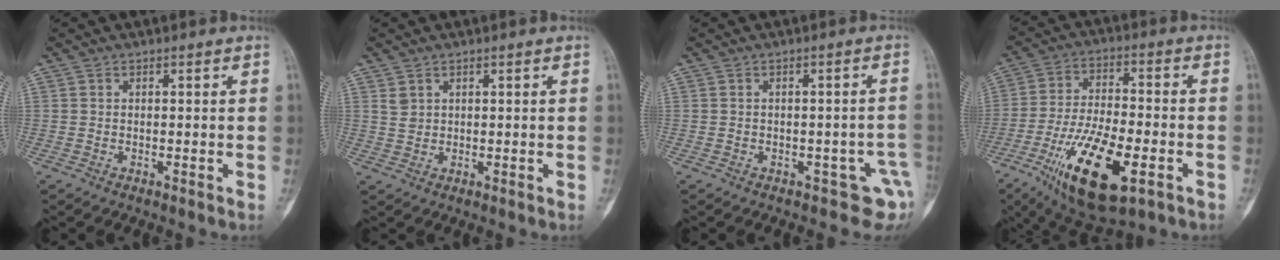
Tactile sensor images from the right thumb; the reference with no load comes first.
{"total": 2.0, "force": [1.2, 1.4, 0.9], "torque": [-0.009, -0.004, 0.028]}
{"total": 4.9, "force": [-2.3, 2.9, 3.2], "torque": [-0.007, 0.020, -0.025]}
{"total": 18.9, "force": [-7.7, 7.4, 15.6], "torque": [-0.282, 0.013, -0.122]}